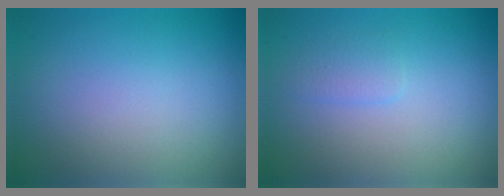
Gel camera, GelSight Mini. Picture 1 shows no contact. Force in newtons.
{"total": 1.1, "press": 1.1, "slide": 0.1}